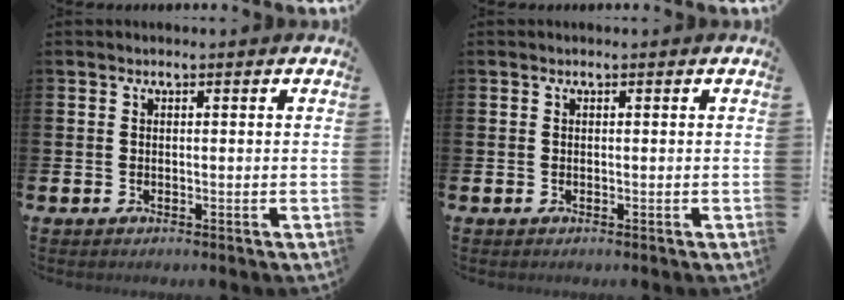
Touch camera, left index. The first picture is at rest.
{"total": 0.0}